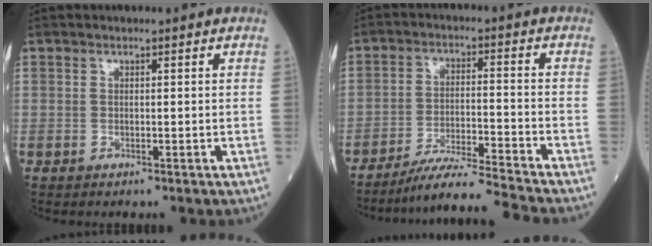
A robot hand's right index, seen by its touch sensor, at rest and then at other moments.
{"total": 10.3, "force": [-9.5, -2.3, 3.2], "torque": [-0.050, -0.013, -0.168]}